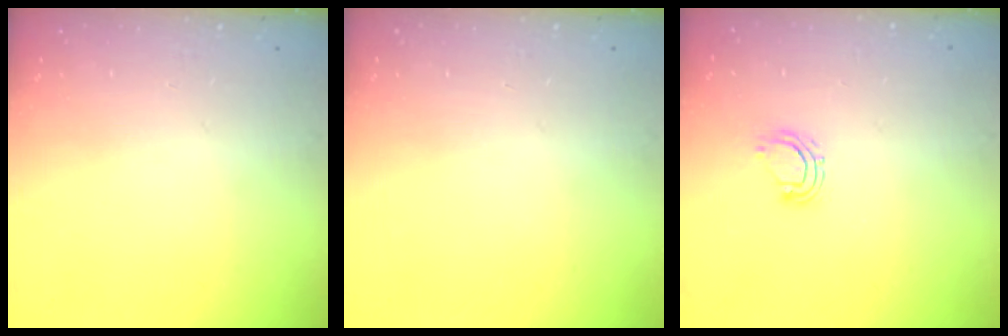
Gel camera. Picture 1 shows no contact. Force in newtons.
{"total": 0.0}
{"total": 4.5, "press": 4.5, "slide": 0.2}